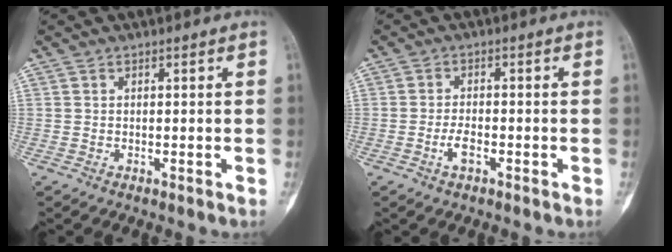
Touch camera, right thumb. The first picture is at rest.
{"total": 2.9, "force": [-1.3, 1.2, 2.2], "torque": [-0.044, 0.008, -0.027]}